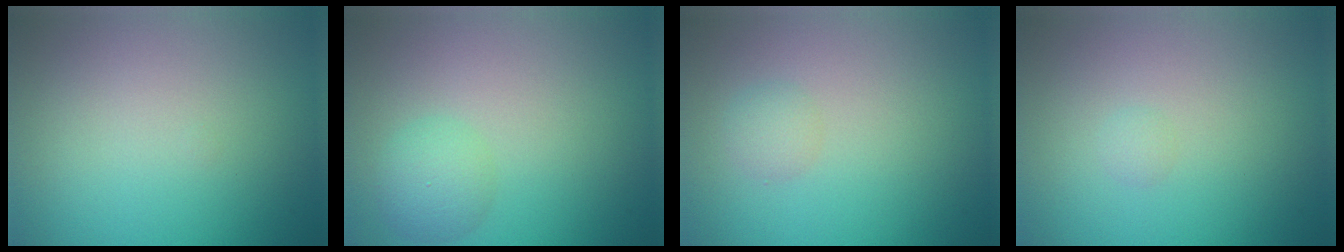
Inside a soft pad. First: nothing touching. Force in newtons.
{"total": 2.5, "press": 2.5, "slide": 0.1}
{"total": 1.3, "press": 1.3, "slide": 0.0}
{"total": 0.6, "press": 0.6, "slide": 0.1}